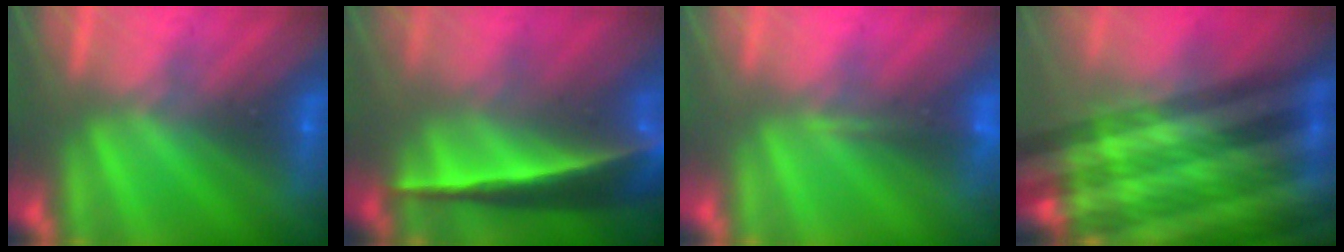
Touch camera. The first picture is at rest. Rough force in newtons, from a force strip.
{"total": 7.4}
{"total": 1.3}
{"total": 5.8}